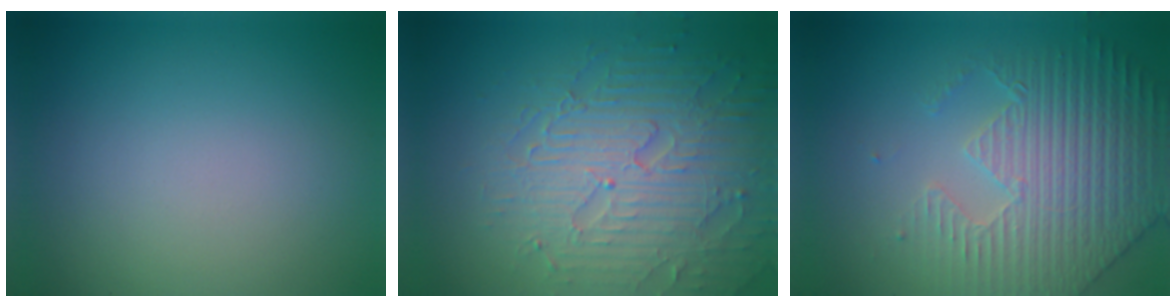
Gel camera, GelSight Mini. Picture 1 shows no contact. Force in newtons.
{"total": 7.3, "press": 5.8, "slide": 4.4}
{"total": 5.1, "press": 4.8, "slide": 1.6}